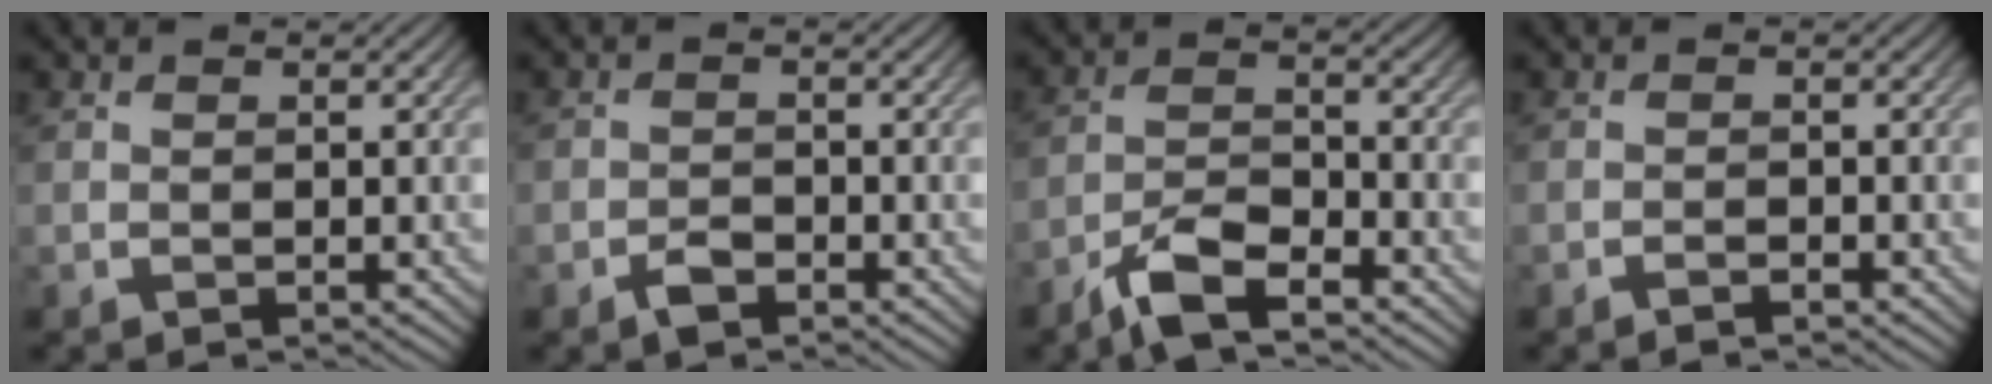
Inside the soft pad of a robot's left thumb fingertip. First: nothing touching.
{"total": 2.3, "force": [-1.6, 1.3, 1.1], "torque": [-0.019, 0.001, -0.032]}
{"total": 6.5, "force": [-5.0, 1.6, 3.8], "torque": [-0.076, 0.000, -0.102]}
{"total": 1.3, "force": [-1.1, 0.1, 0.7], "torque": [-0.011, 0.002, -0.022]}